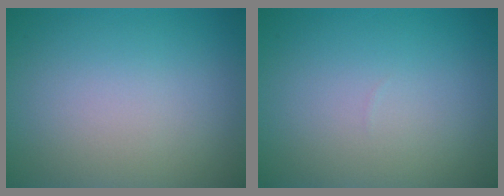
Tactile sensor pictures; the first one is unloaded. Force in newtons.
{"total": 0.0}